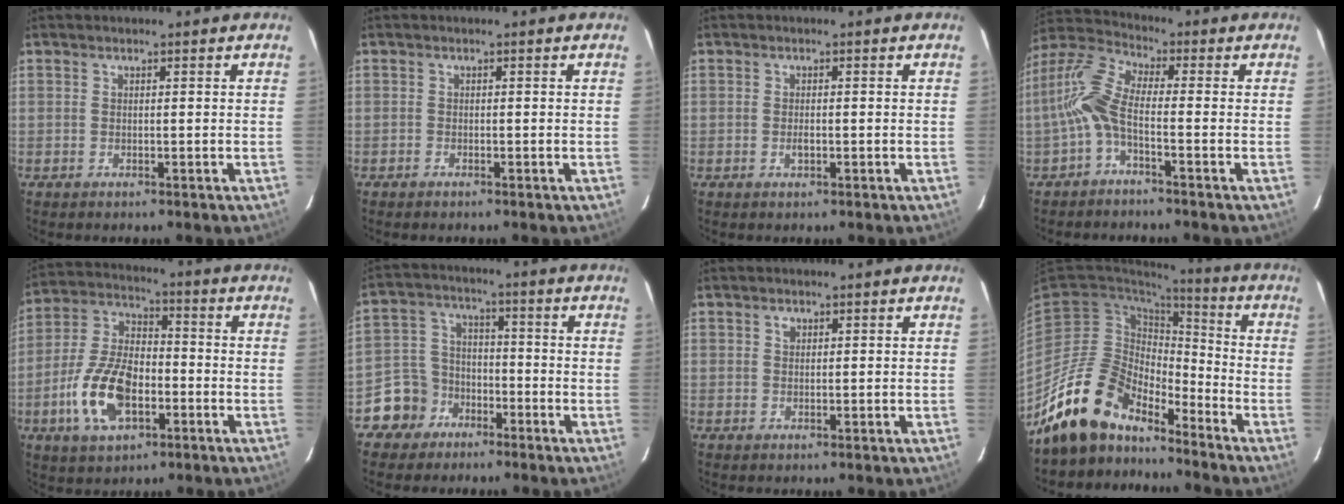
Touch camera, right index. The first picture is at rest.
{"total": 0.6, "force": [-0.5, 0.2, 0.1], "torque": [-0.002, 0.002, -0.011]}
{"total": 1.4, "force": [-0.5, 0.7, 1.1], "torque": [-0.021, -0.001, -0.007]}
{"total": 7.9, "force": [-2.0, 2.3, 7.3], "torque": [-0.173, 0.016, -0.046]}
{"total": 14.4, "force": [-5.0, 7.7, 11.1], "torque": [-0.235, 0.006, -0.087]}
{"total": 8.1, "force": [-5.0, 6.3, 0.8], "torque": [-0.033, 0.033, -0.090]}
{"total": 1.0, "force": [0.5, 0.8, 0.3], "torque": [-0.004, 0.003, 0.009]}
{"total": 15.1, "force": [-12.5, 6.5, 5.5], "torque": [-0.112, 0.013, -0.229]}